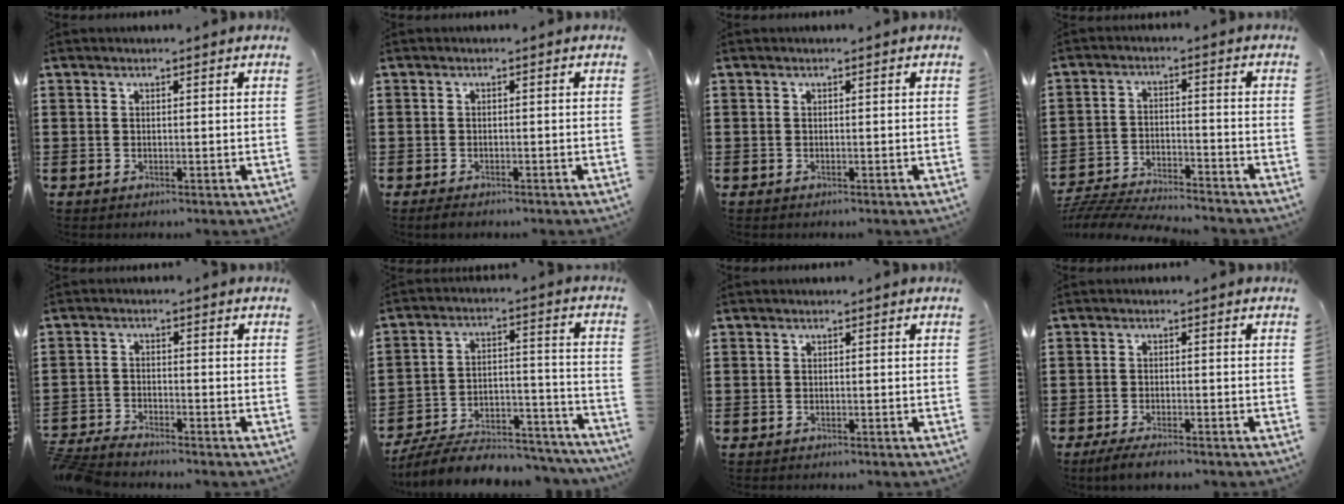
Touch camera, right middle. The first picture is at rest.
{"total": 1.0, "force": [-0.9, 0.4, 0.3], "torque": [-0.008, -0.003, -0.018]}
{"total": 0.0}
{"total": 5.8, "force": [-5.7, 0.4, 0.9], "torque": [-0.025, 0.004, -0.118]}
{"total": 3.2, "force": [-3.2, 0.1, 0.4], "torque": [-0.025, -0.001, -0.071]}
{"total": 7.8, "force": [-7.2, 1.5, 2.5], "torque": [-0.041, 0.016, -0.140]}
{"total": 0.6, "force": [-0.5, 0.3, -0.1], "torque": [0.003, 0.004, -0.012]}
{"total": 2.6, "force": [-2.3, 0.3, 1.3], "torque": [-0.035, -0.005, -0.048]}